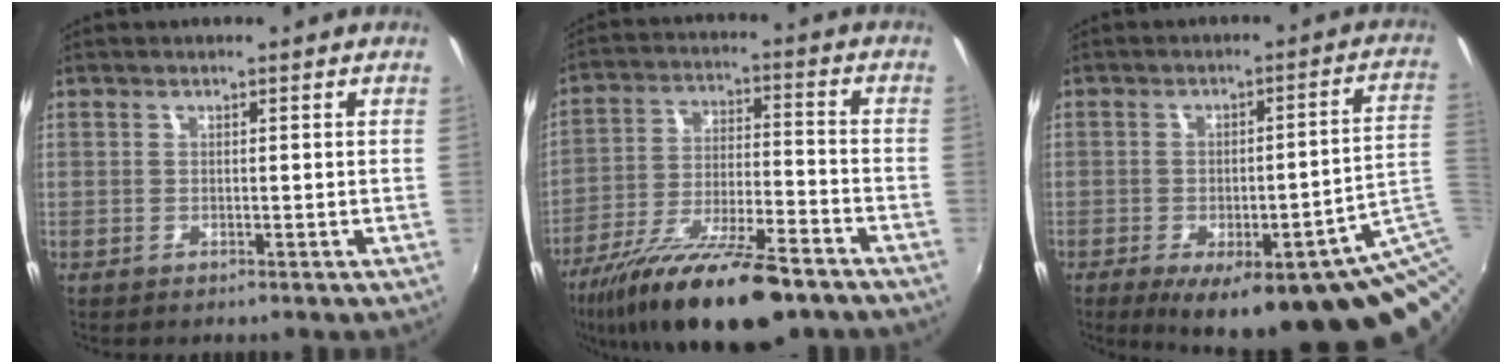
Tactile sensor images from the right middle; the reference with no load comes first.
{"total": 20.9, "force": [-15.2, 5.4, 13.3], "torque": [-0.250, -0.045, -0.252]}
{"total": 22.1, "force": [-10.2, 4.7, 19.0], "torque": [-0.227, -0.025, -0.121]}